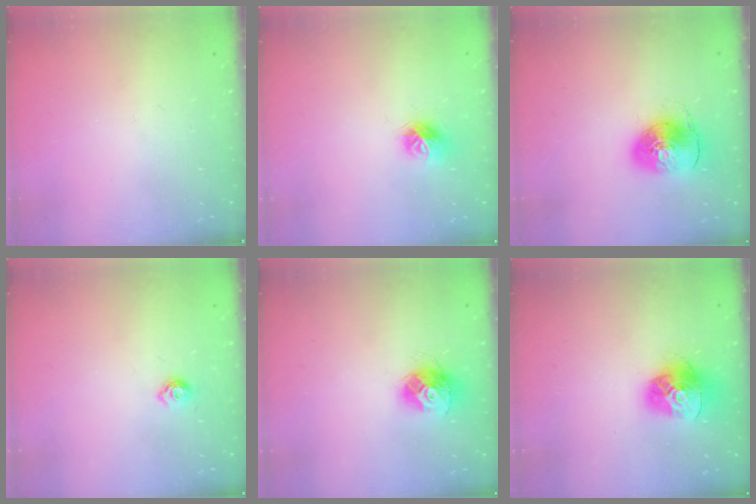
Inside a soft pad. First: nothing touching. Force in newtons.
{"total": 8.8, "press": 8.8, "slide": 0.4}
{"total": 8.6, "press": 8.5, "slide": 1.1}
{"total": 5.6, "press": 5.5, "slide": 1.0}
{"total": 11.3, "press": 11.3, "slide": 1.0}
{"total": 16.3, "press": 16.2, "slide": 1.5}